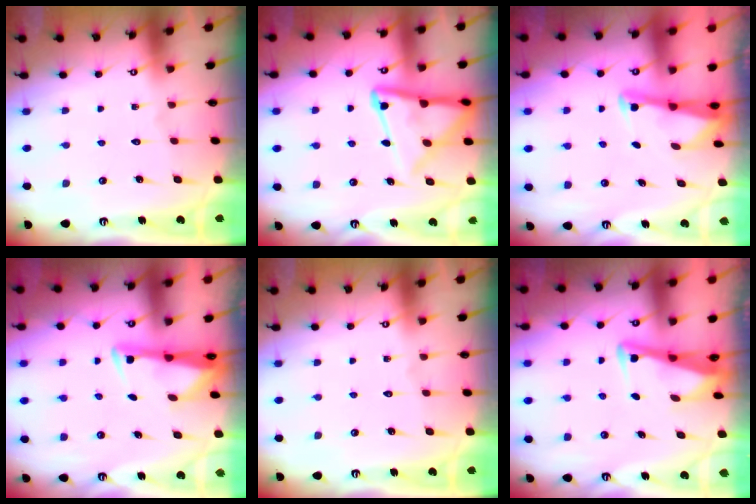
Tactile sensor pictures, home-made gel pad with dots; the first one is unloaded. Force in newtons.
{"total": 13.1, "press": 13.1, "slide": 1.3}
{"total": 2.9, "press": 2.9, "slide": 0.2}
{"total": 3.4, "press": 3.2, "slide": 0.9}
{"total": 0.0}
{"total": 3.5, "press": 3.4, "slide": 0.4}